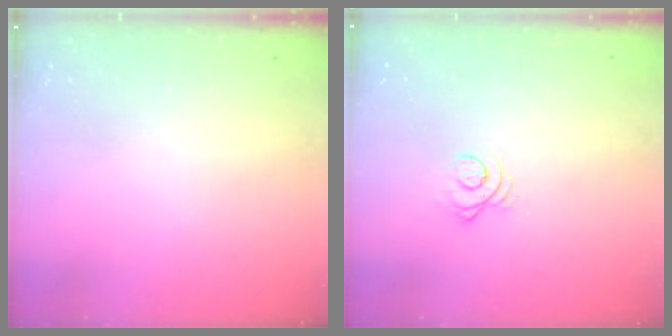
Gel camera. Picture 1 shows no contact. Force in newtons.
{"total": 2.9, "press": 2.9, "slide": 0.3}